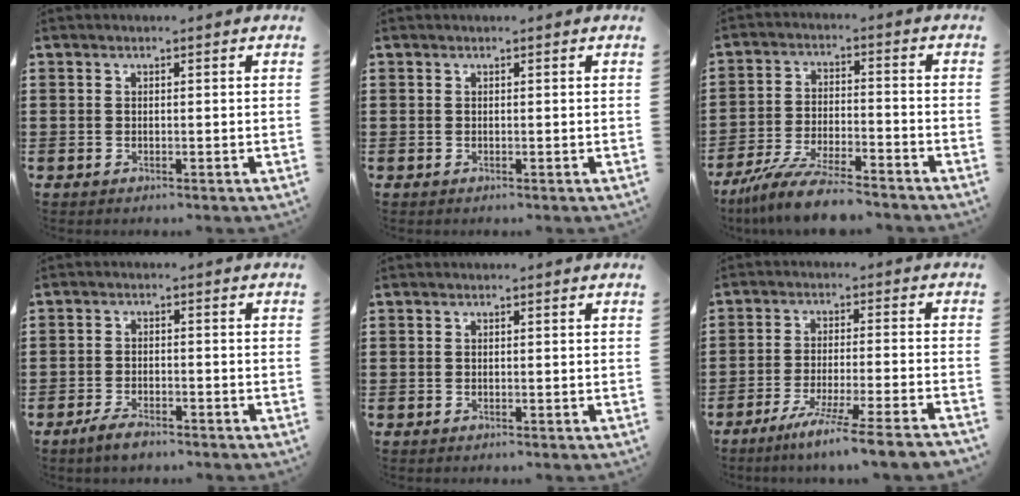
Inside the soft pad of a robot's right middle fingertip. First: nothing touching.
{"total": 0.0}
{"total": 8.6, "force": [-7.6, 0.8, 4.0], "torque": [-0.080, 0.004, -0.143]}
{"total": 2.8, "force": [-2.2, 0.7, 1.5], "torque": [-0.035, 0.002, -0.043]}
{"total": 0.0}
{"total": 6.4, "force": [-5.3, -1.2, 3.3], "torque": [-0.056, -0.020, -0.100]}